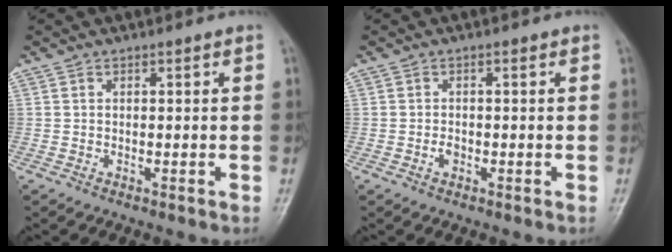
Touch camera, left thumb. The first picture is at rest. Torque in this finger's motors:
{"motor_torque": [-0.81, 0.11, 0.17, 0.07, -0.03]}